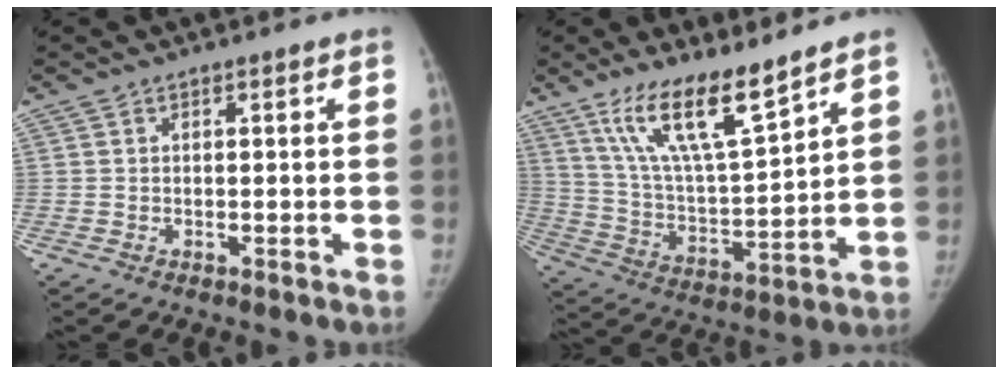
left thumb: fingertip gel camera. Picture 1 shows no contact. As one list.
[{"total": 15.0, "force": [10.6, 3.1, 10.1], "torque": [-0.170, -0.064, 0.209]}]